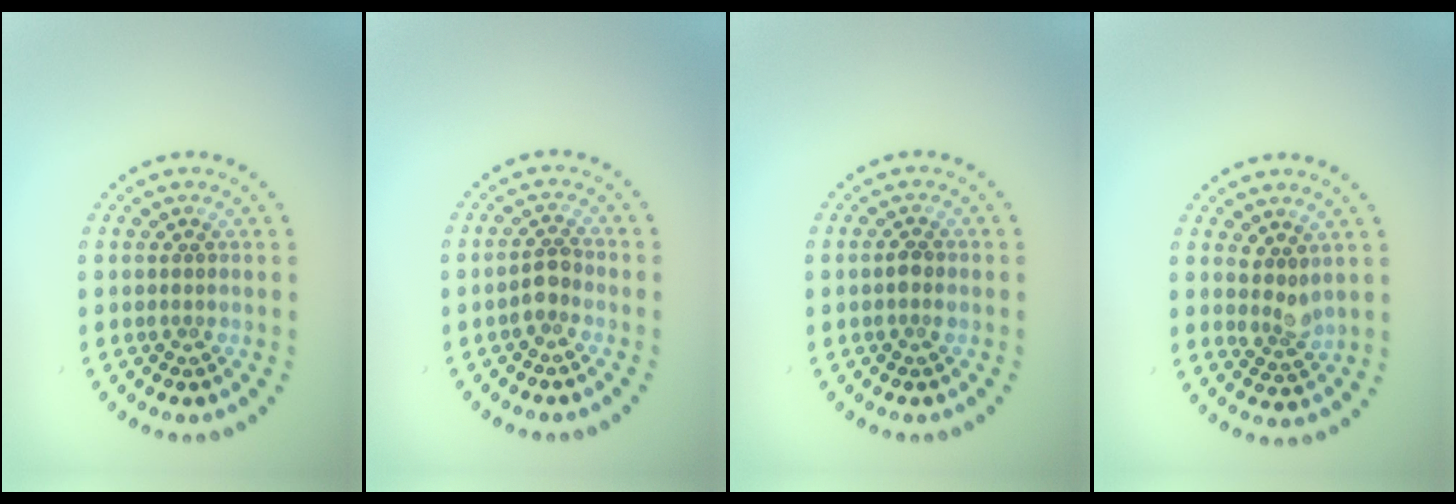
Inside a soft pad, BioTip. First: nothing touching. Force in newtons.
{"total": 1.6, "press": 1.4, "slide": 0.8}
{"total": 0.9, "press": 0.9, "slide": 0.1}
{"total": 1.8, "press": 1.5, "slide": 1.1}